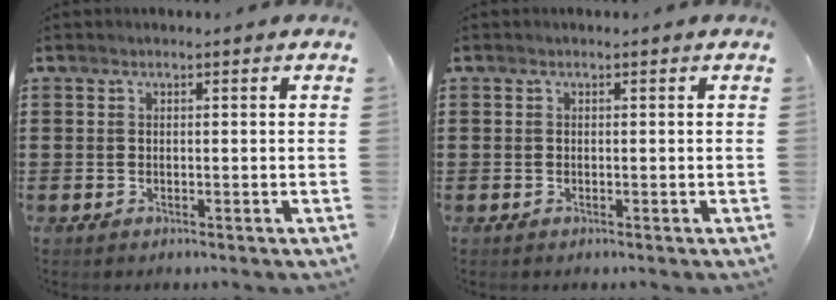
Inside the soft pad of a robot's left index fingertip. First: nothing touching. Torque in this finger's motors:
{"motor_torque": [0.00, 0.00, 0.00, 0.00]}